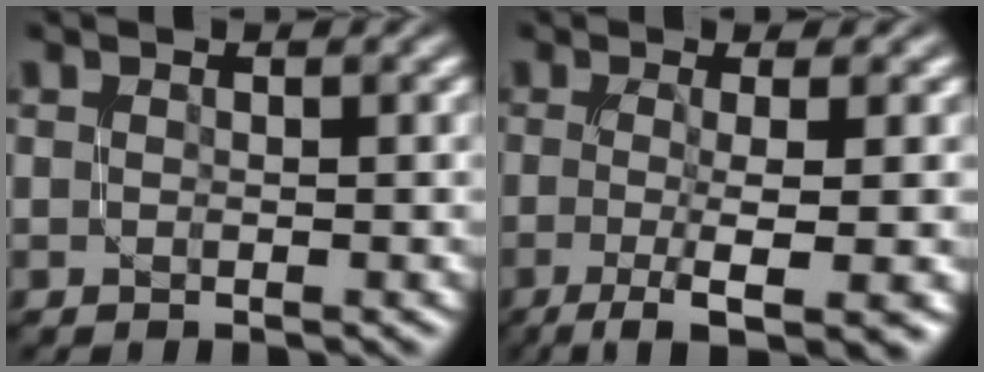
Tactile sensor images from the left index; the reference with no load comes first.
{"total": 6.1, "force": [-1.8, 1.2, 5.7], "torque": [-0.085, -0.008, -0.035]}